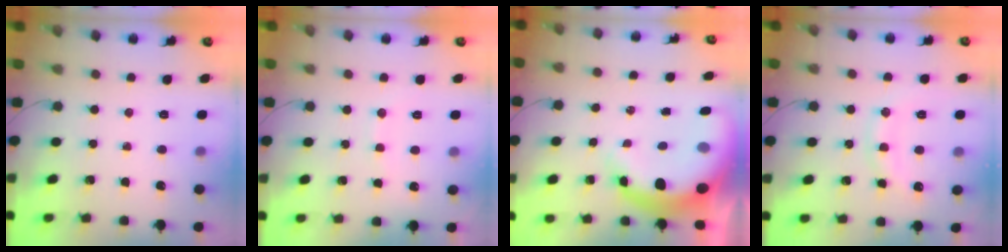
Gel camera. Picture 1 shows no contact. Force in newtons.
{"total": 6.8, "press": 6.7, "slide": 1.4}
{"total": 13.3, "press": 12.9, "slide": 2.9}
{"total": 11.8, "press": 11.7, "slide": 0.8}